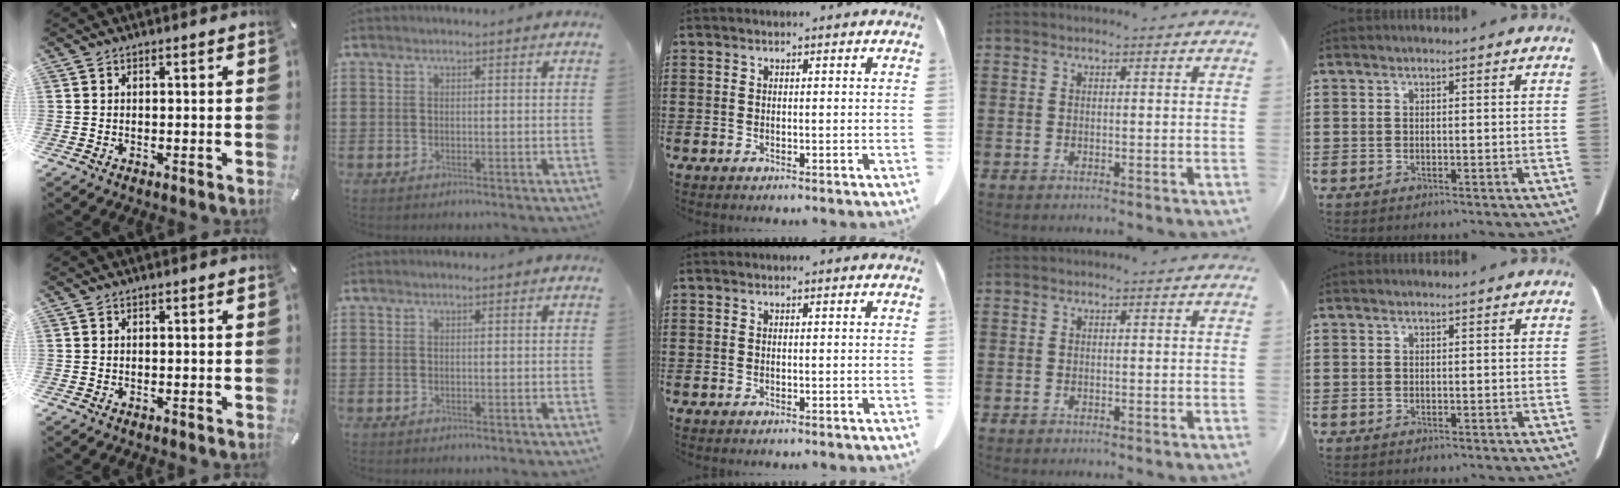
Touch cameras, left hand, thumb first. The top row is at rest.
{}